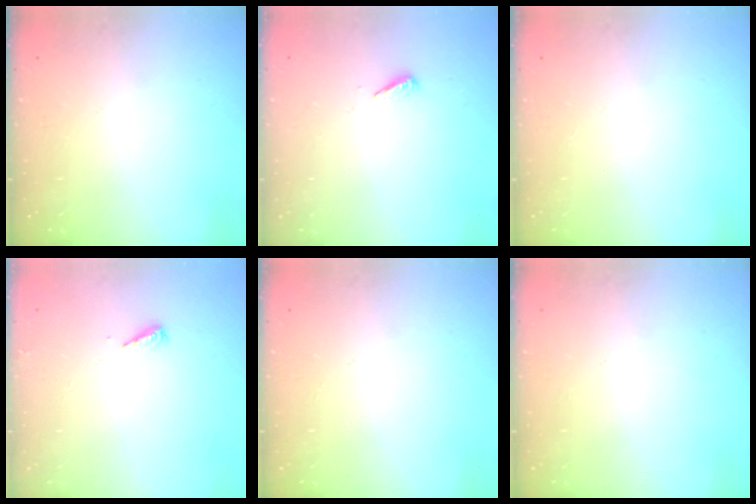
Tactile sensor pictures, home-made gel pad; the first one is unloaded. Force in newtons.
{"total": 2.9, "press": 2.9, "slide": 0.3}
{"total": 0.0}
{"total": 3.6, "press": 3.6, "slide": 0.3}
{"total": 0.0}
{"total": 0.0}